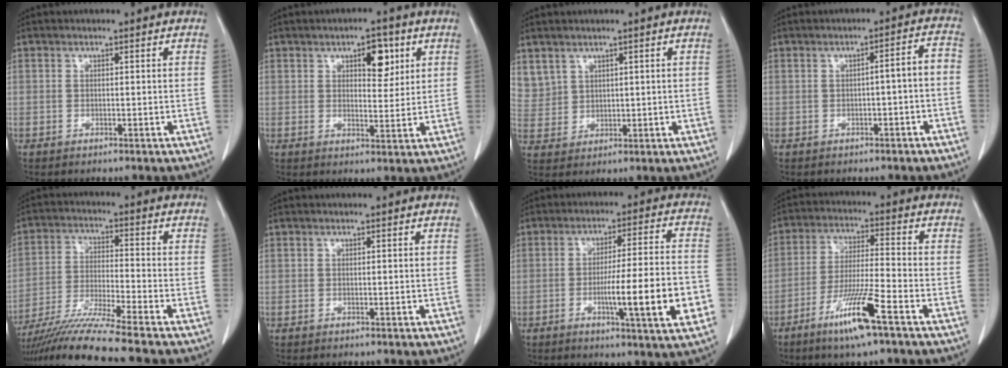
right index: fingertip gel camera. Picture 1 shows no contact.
{"total": 5.4, "force": [2.5, 2.4, 4.2], "torque": [-0.057, 0.001, 0.036]}
{"total": 6.3, "force": [3.7, 4.9, 1.1], "torque": [-0.037, 0.013, 0.091]}
{"total": 3.7, "force": [-1.4, 0.5, 3.4], "torque": [-0.041, 0.019, -0.019]}
{"total": 12.5, "force": [-10.6, -2.4, 6.2], "torque": [-0.111, -0.027, -0.187]}
{"total": 0.0}
{"total": 13.8, "force": [-3.8, 0.1, 13.2], "torque": [-0.200, -0.010, -0.061]}
{"total": 10.4, "force": [-6.0, -0.1, 8.5], "torque": [-0.166, -0.021, -0.112]}